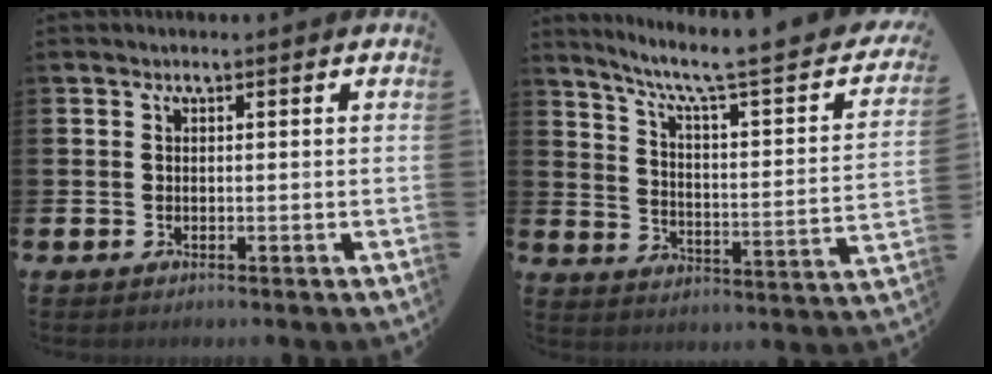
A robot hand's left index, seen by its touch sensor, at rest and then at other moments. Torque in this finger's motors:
{"motor_torque": [0.73, -1.41, 0.34, 0.17]}